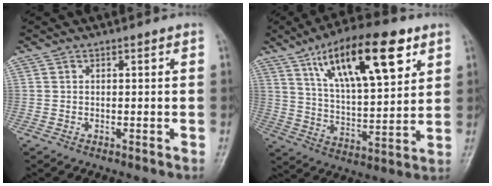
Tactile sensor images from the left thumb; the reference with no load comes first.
{"total": 20.3, "force": [10.2, 7.2, 16.0], "torque": [-0.235, -0.030, 0.176]}